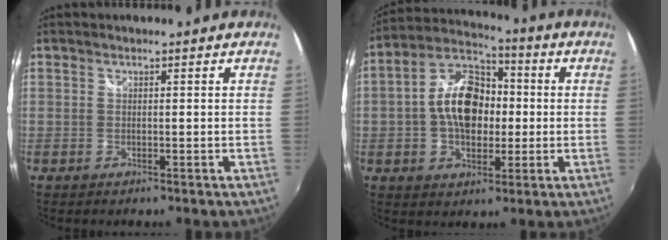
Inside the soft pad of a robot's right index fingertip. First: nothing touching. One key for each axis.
{"total": 13.3, "fx": -0.5, "fy": 8.6, "fz": 10.1, "tx": -0.189, "ty": 0.025, "tz": -0.014}